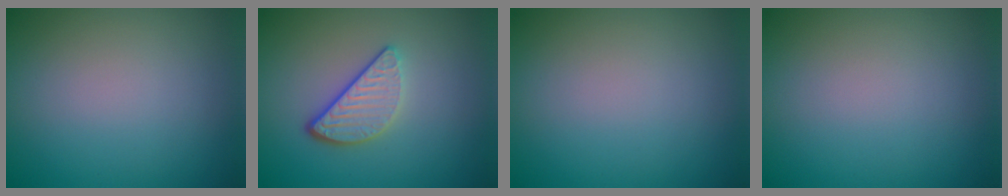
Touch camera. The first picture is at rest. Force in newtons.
{"total": 3.3, "press": 2.7, "slide": 1.9}
{"total": 0.0}
{"total": 0.0}